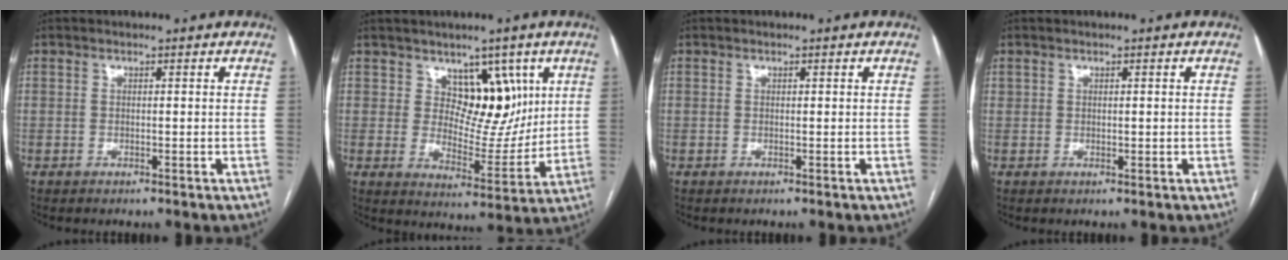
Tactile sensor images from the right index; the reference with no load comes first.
{"total": 8.6, "force": [4.0, 5.3, 5.4], "torque": [-0.065, 0.000, 0.072]}
{"total": 0.0}
{"total": 0.5, "force": [0.4, 0.3, 0.2], "torque": [-0.001, 0.001, 0.008]}